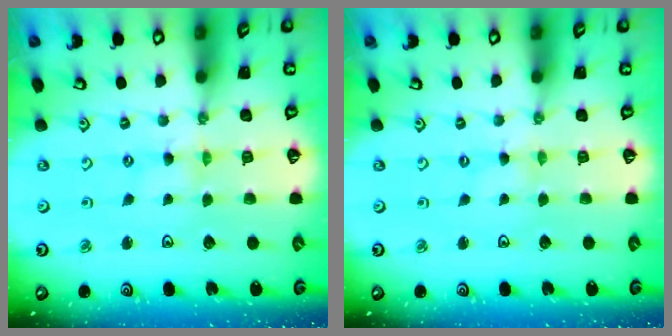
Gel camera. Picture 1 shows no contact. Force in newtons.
{"total": 0.0}